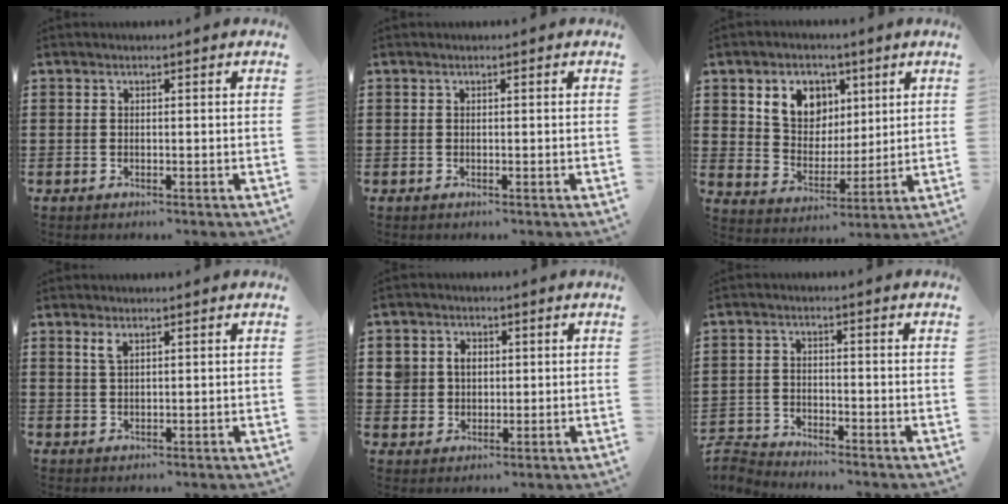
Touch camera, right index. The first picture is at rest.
{"total": 0.0}
{"total": 7.7, "force": [3.9, 6.2, 2.5], "torque": [-0.070, 0.006, 0.069]}
{"total": 1.7, "force": [1.1, 0.5, 1.2], "torque": [-0.029, 0.000, 0.019]}
{"total": 4.4, "force": [1.2, 4.0, 1.4], "torque": [-0.045, 0.017, 0.020]}
{"total": 3.5, "force": [-3.5, 0.3, -0.1], "torque": [-0.012, -0.003, -0.078]}